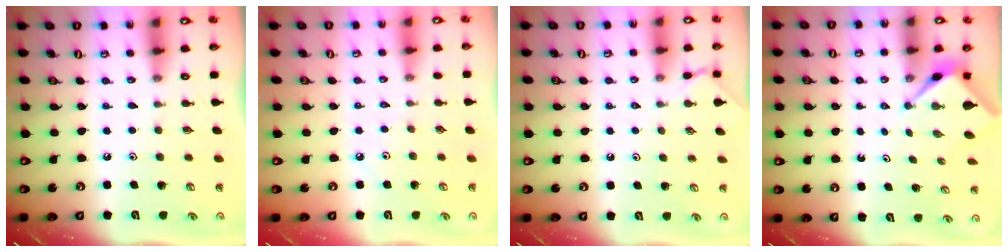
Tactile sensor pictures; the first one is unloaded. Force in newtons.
{"total": 1.9, "press": 1.9, "slide": 0.4}
{"total": 1.9, "press": 1.9, "slide": 0.4}
{"total": 2.6, "press": 2.6, "slide": 0.1}